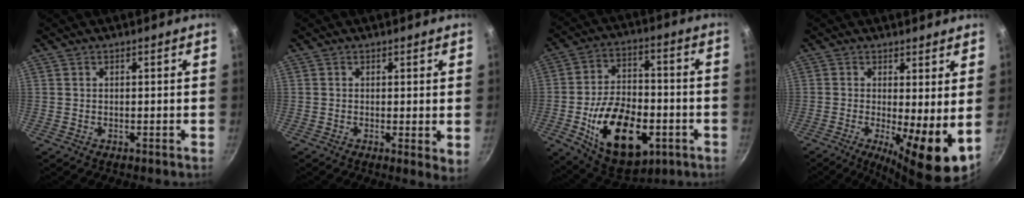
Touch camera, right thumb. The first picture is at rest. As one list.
[{"total": 4.3, "force": [0.0, 1.2, 4.2], "torque": [-0.052, -0.019, -0.001]}, {"total": 21.1, "force": [-6.5, 12.3, 15.9], "torque": [-0.238, 0.026, -0.091]}, {"total": 10.2, "force": [-0.8, 2.5, 9.8], "torque": [-0.144, -0.018, -0.011]}]